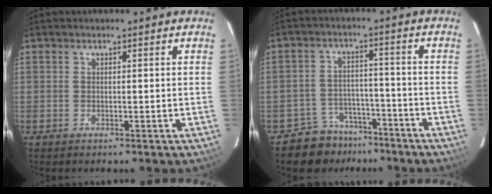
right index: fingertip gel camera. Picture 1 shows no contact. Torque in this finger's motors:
{"motor_torque": [0.54, -0.50, -0.06, -0.01]}